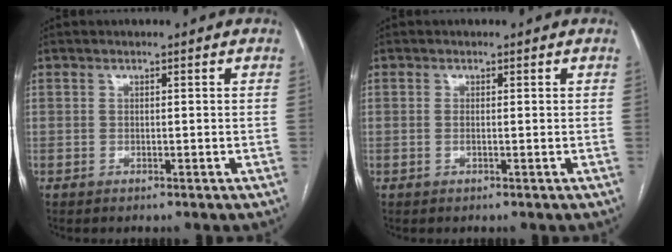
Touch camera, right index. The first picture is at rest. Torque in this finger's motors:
{"motor_torque": [-0.26, -0.03, -0.10, 0.00]}